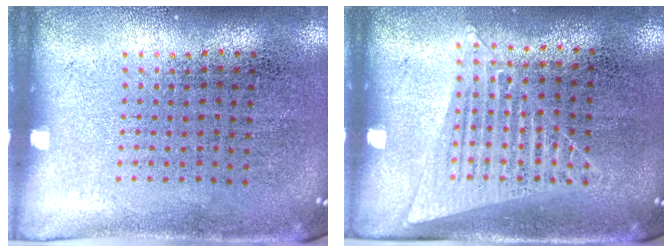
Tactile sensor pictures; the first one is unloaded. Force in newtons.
{"total": 1.1, "press": 1.0, "slide": 0.5}